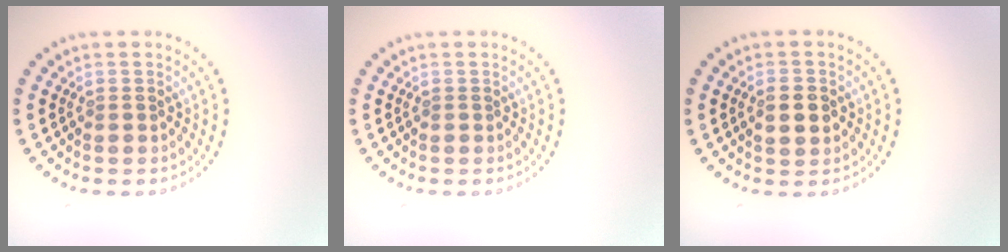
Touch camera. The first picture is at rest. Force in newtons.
{"total": 0.0}
{"total": 2.8, "press": 2.8, "slide": 0.1}